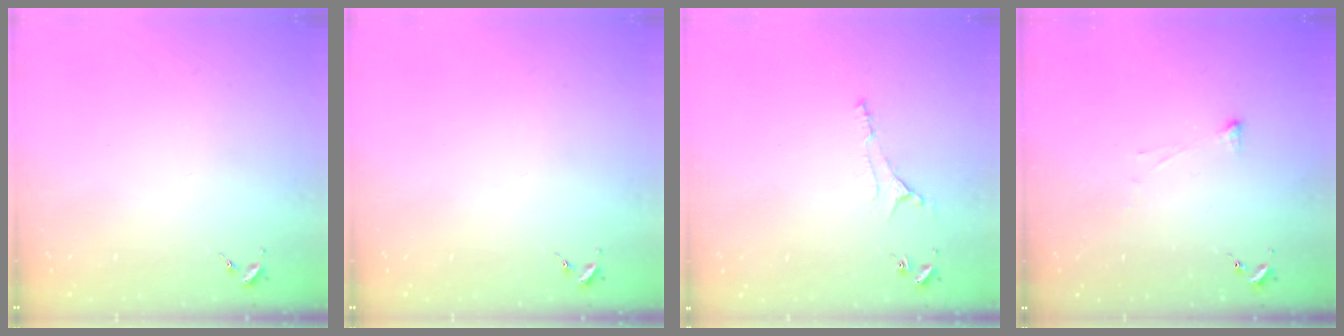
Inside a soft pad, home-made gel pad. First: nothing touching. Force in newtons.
{"total": 0.0}
{"total": 4.7, "press": 4.7, "slide": 0.6}
{"total": 2.9, "press": 2.8, "slide": 0.4}